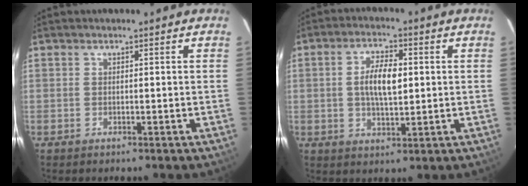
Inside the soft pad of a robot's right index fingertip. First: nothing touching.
{"total": 7.5, "force": [0.7, 3.2, 6.7], "torque": [-0.125, 0.008, 0.015]}